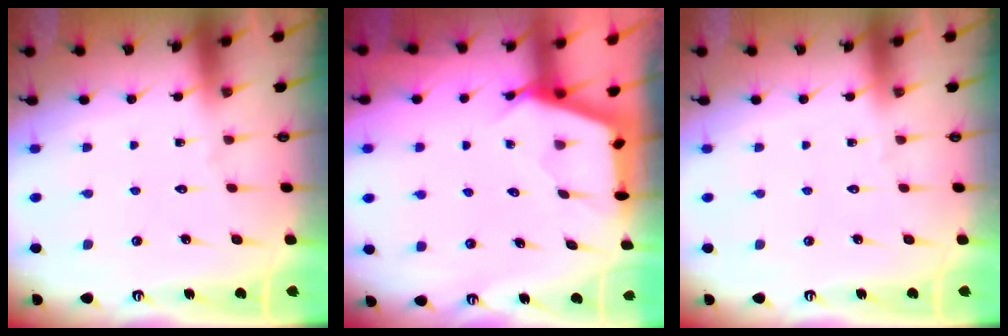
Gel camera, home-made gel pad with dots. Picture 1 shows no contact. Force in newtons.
{"total": 2.6, "press": 2.6, "slide": 0.4}
{"total": 0.0}